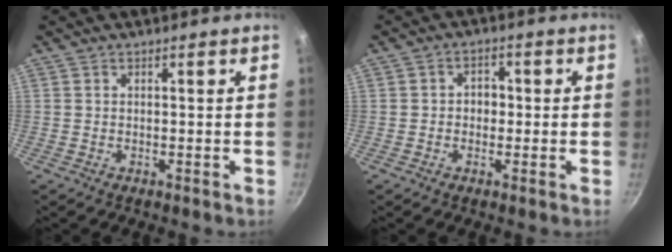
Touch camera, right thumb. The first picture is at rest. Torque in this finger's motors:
{"motor_torque": [-0.70, -0.03, 0.34, 0.32, -0.07]}